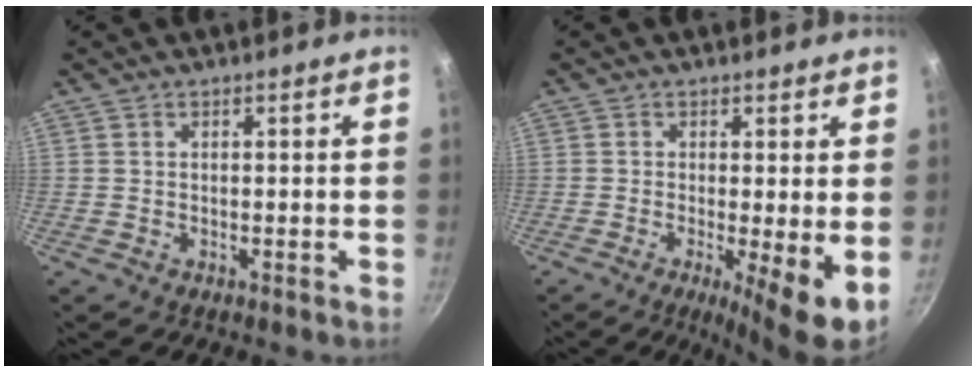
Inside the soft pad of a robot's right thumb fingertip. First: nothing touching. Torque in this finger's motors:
{"motor_torque": [-0.31, 0.40, -0.14, 0.18, 0.09]}